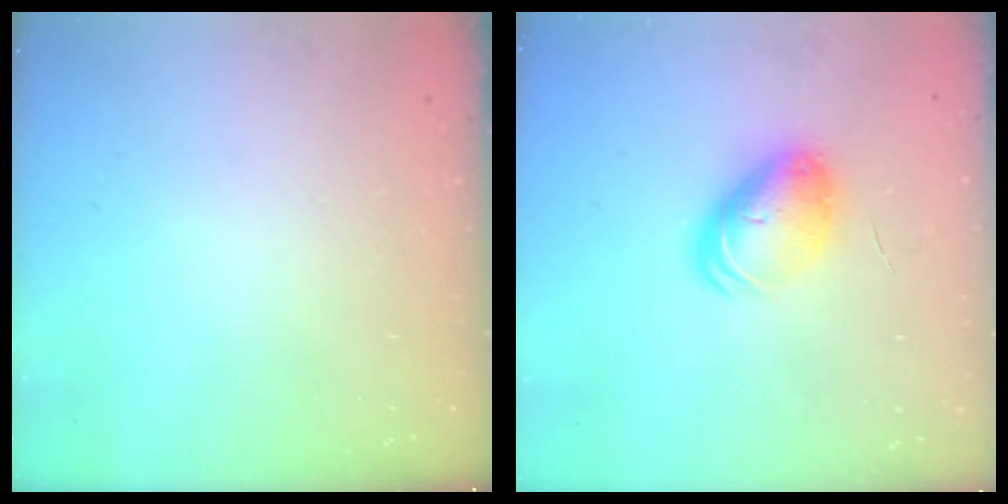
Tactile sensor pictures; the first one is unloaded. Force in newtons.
{"total": 8.3, "press": 8.2, "slide": 0.7}